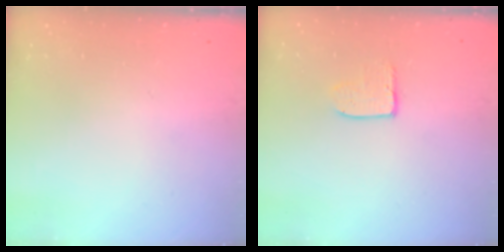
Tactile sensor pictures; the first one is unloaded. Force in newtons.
{"total": 3.8, "press": 3.8, "slide": 0.3}